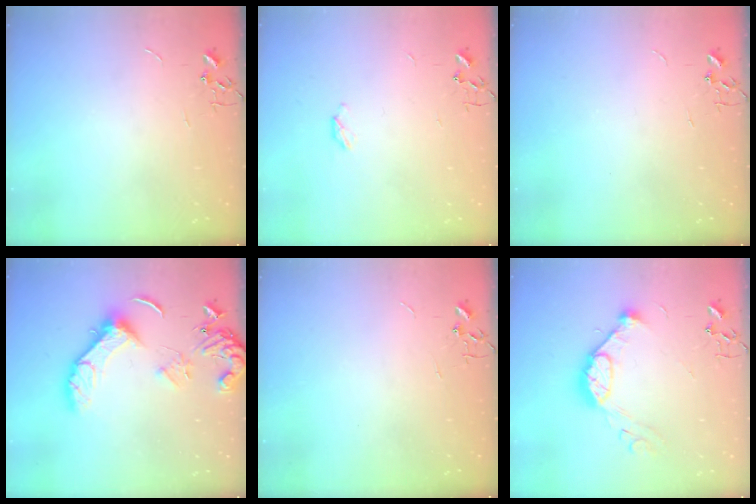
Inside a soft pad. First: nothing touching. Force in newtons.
{"total": 2.9, "press": 2.9, "slide": 0.5}
{"total": 0.0}
{"total": 14.5, "press": 14.4, "slide": 1.6}
{"total": 0.0}
{"total": 12.9, "press": 12.8, "slide": 1.2}